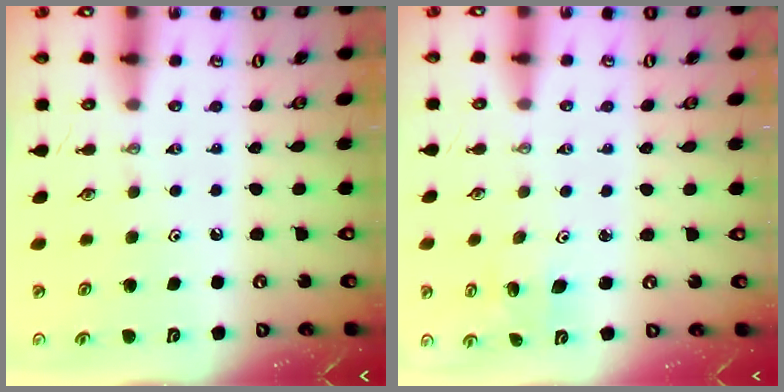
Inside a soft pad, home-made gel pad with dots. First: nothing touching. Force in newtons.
{"total": 2.7, "press": 2.7, "slide": 0.3}